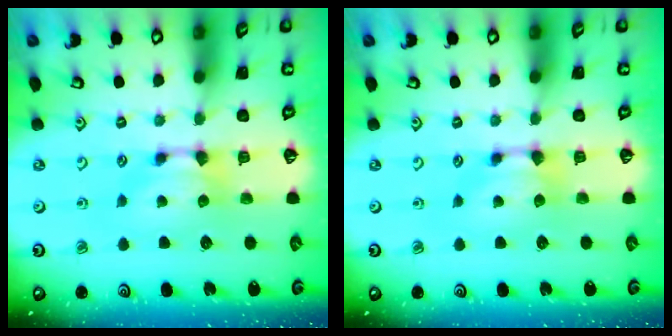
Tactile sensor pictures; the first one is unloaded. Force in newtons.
{"total": 0.0}